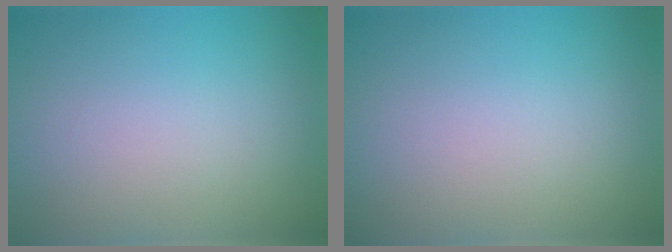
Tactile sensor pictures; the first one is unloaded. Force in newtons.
{"total": 0.0}